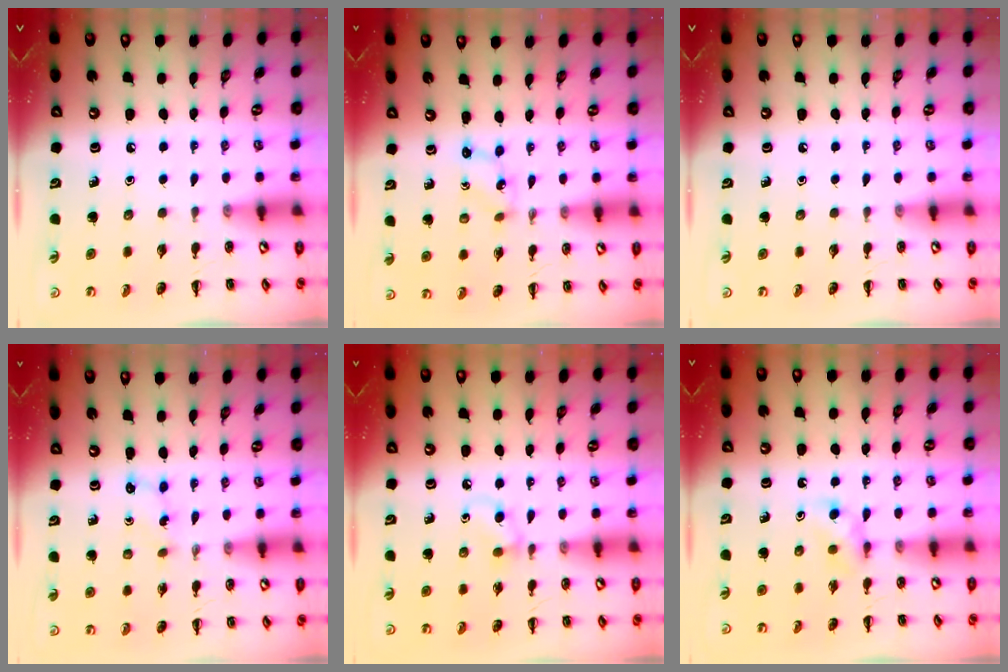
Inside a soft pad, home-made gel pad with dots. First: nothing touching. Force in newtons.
{"total": 1.0, "press": 0.9, "slide": 0.3}
{"total": 0.0}
{"total": 2.8, "press": 2.6, "slide": 1.0}
{"total": 5.0, "press": 4.7, "slide": 1.6}
{"total": 3.3, "press": 3.1, "slide": 1.1}